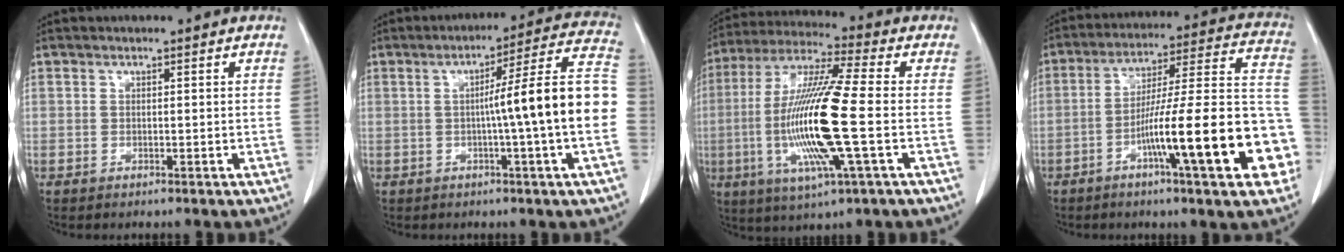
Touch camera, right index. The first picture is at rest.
{"total": 14.6, "force": [-1.4, -1.8, 14.5], "torque": [-0.196, 0.019, -0.028]}
{"total": 17.5, "force": [-2.8, 0.7, 17.3], "torque": [-0.357, -0.010, -0.058]}
{"total": 21.3, "force": [-7.5, 1.8, 19.8], "torque": [-0.236, 0.019, -0.111]}